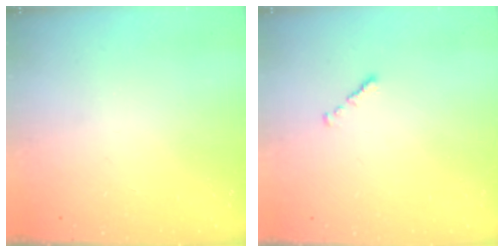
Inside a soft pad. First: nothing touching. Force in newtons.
{"total": 0.7, "press": 0.6, "slide": 0.4}